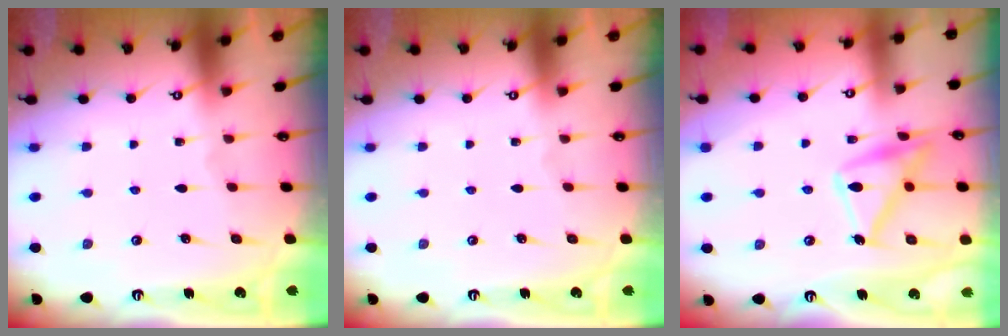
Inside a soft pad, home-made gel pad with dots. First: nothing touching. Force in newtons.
{"total": 0.0}
{"total": 15.7, "press": 15.7, "slide": 0.6}